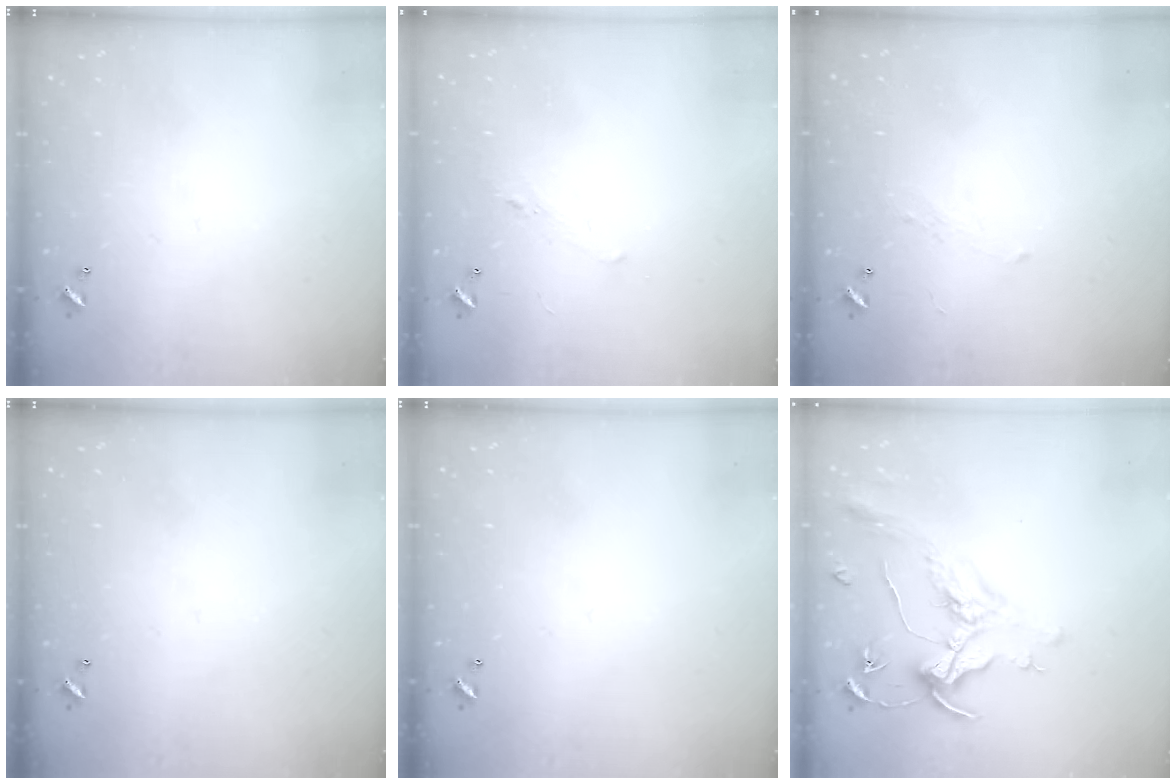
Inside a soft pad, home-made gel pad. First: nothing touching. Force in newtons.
{"total": 0.7, "press": 0.2, "slide": 0.6}
{"total": 1.0, "press": 0.8, "slide": 0.5}
{"total": 0.0}
{"total": 0.0}
{"total": 1.5, "press": 1.3, "slide": 0.7}